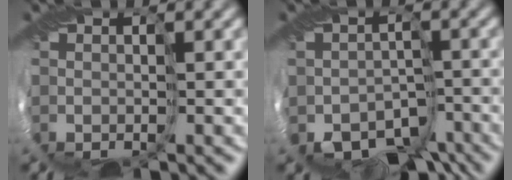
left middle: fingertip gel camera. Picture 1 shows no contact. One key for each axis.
{"total": 6.1, "fx": -4.6, "fy": 3.6, "fz": 1.8, "tx": -0.026, "ty": -0.030, "tz": -0.068}